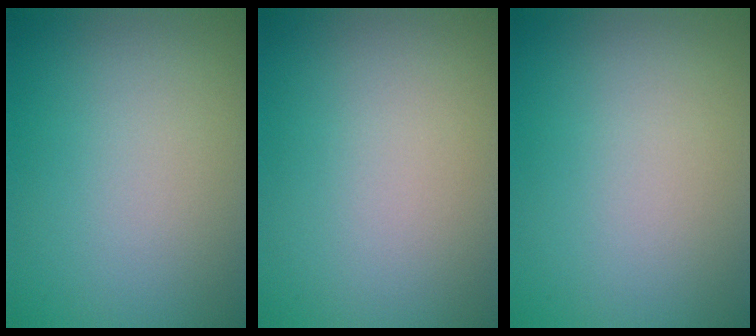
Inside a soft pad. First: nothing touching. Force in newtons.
{"total": 0.0}
{"total": 0.0}